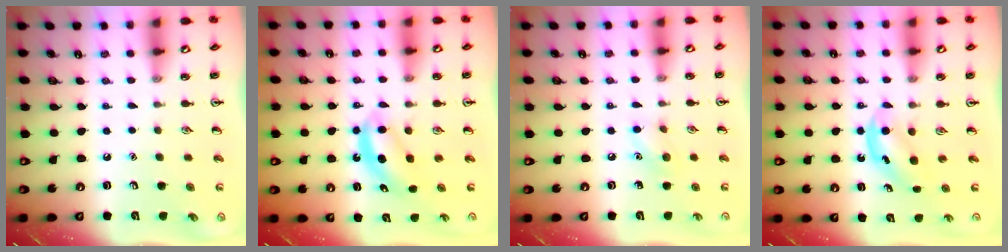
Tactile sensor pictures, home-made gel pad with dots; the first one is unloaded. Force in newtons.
{"total": 5.0, "press": 4.9, "slide": 1.0}
{"total": 7.8, "press": 7.5, "slide": 1.9}
{"total": 4.7, "press": 4.6, "slide": 1.2}